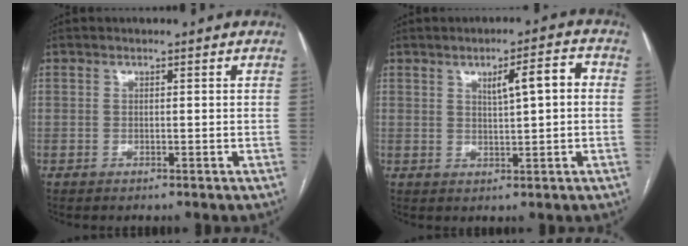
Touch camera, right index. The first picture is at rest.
{"total": 5.3, "force": [1.2, 1.0, 5.0], "torque": [-0.077, 0.013, 0.020]}